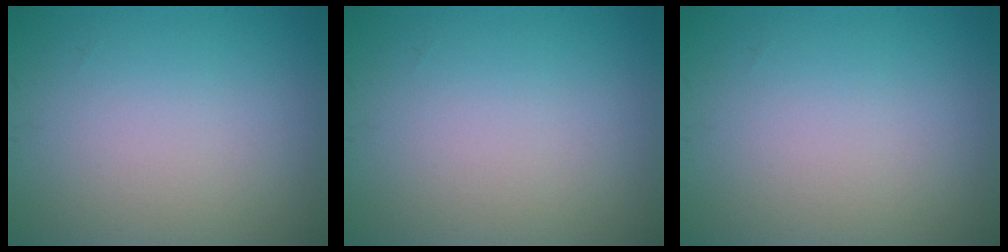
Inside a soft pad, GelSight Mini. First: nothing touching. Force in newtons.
{"total": 0.0}
{"total": 0.0}